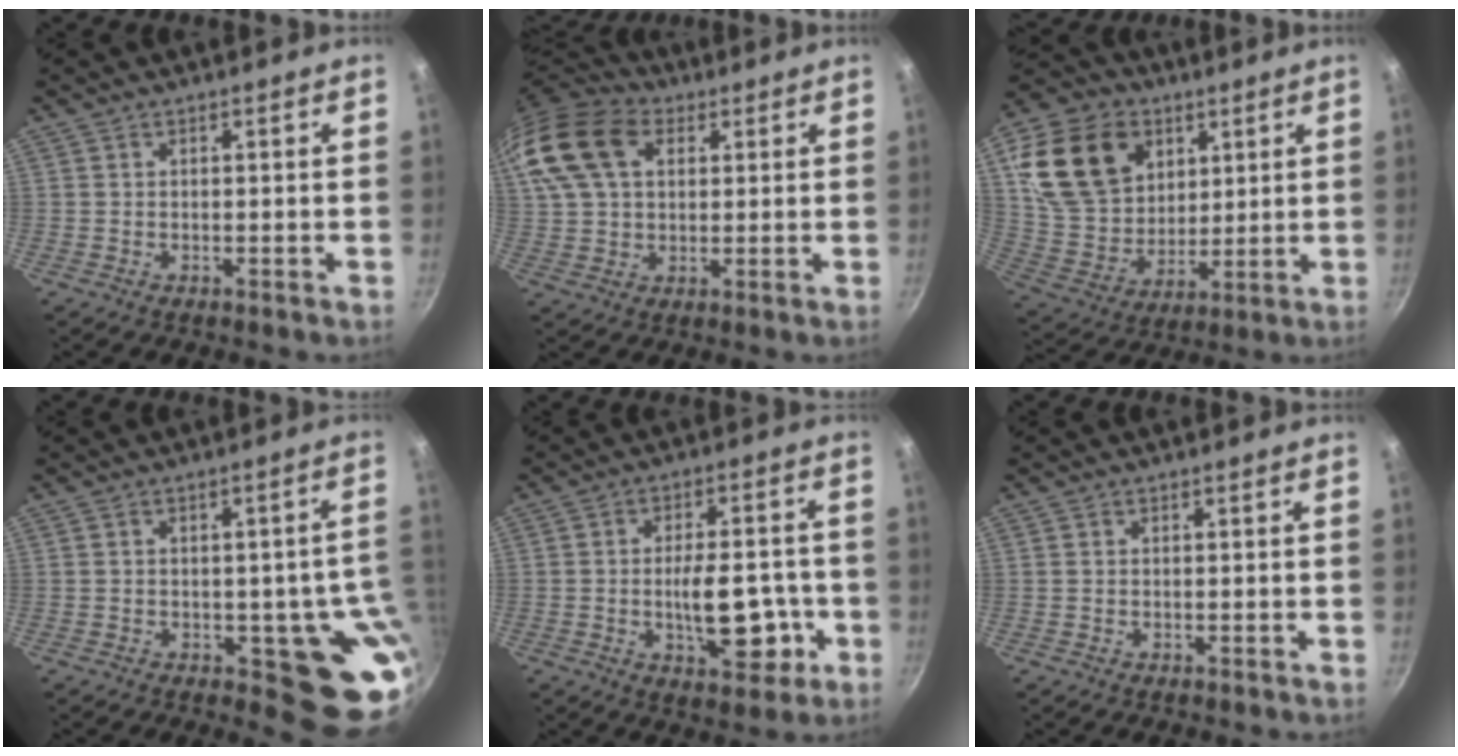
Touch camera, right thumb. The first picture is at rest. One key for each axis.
{"total": 20.4, "fx": 7.2, "fy": 14.1, "fz": 12.9, "tx": -0.278, "ty": 0.022, "tz": 0.122}
{"total": 20.2, "fx": 7.7, "fy": 15.3, "fz": 10.7, "tx": -0.170, "ty": -0.019, "tz": 0.152}
{"total": 11.3, "fx": -2.4, "fy": 5.3, "fz": 9.7, "tx": -0.056, "ty": 0.002, "tz": -0.030}
{"total": 12.5, "fx": -2.9, "fy": 6.2, "fz": 10.4, "tx": -0.120, "ty": 0.016, "tz": -0.034}
{"total": 0.0}